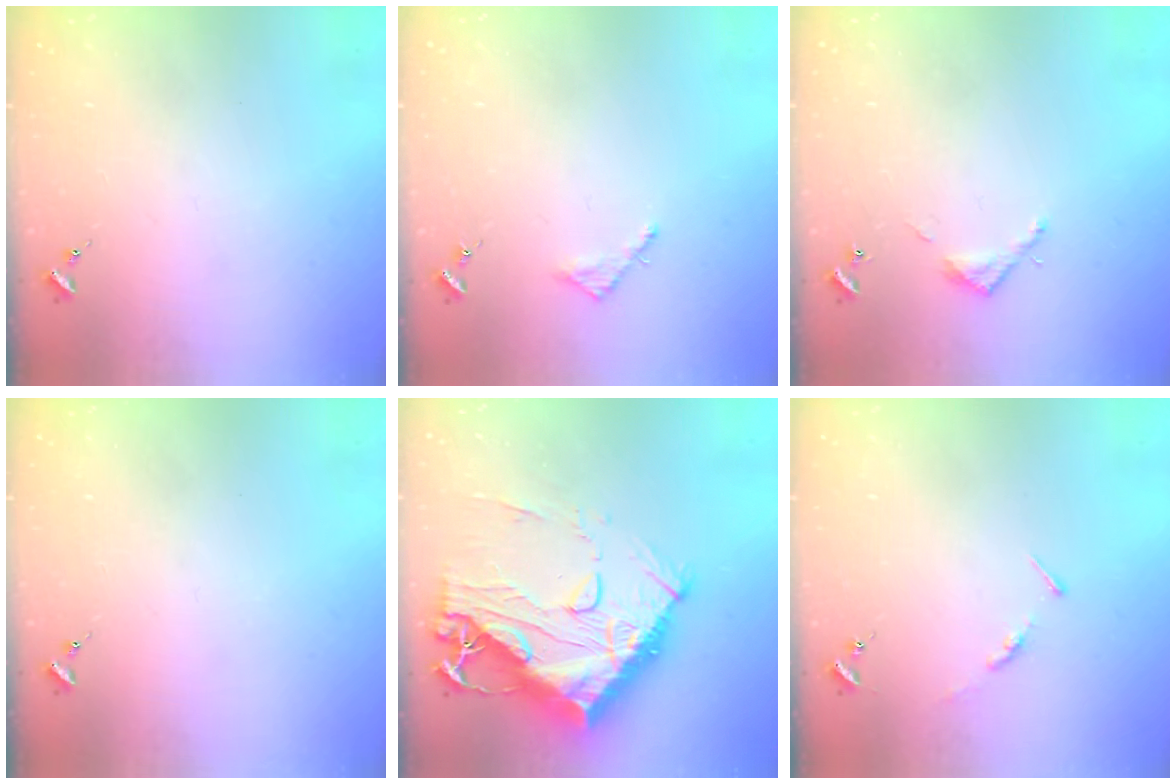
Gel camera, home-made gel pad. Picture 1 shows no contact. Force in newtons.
{"total": 2.5, "press": 2.5, "slide": 0.2}
{"total": 3.2, "press": 3.2, "slide": 0.2}
{"total": 0.0}
{"total": 23.2, "press": 23.1, "slide": 2.2}
{"total": 3.4, "press": 3.4, "slide": 0.3}